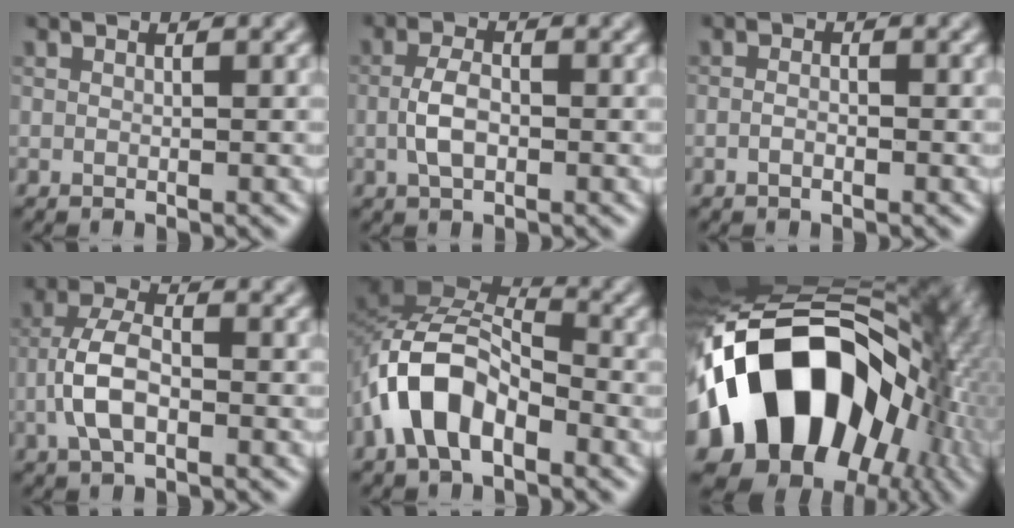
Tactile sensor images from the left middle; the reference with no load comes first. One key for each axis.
{"total": 2.8, "fx": -0.5, "fy": 1.5, "fz": 2.3, "tx": -0.049, "ty": 0.002, "tz": -0.014}
{"total": 1.0, "fx": -0.5, "fy": 0.5, "fz": 0.7, "tx": -0.014, "ty": 0.000, "tz": -0.012}
{"total": 4.2, "fx": -1.3, "fy": 2.0, "fz": 3.4, "tx": -0.069, "ty": 0.006, "tz": -0.033}
{"total": 8.0, "fx": -3.4, "fy": 4.6, "fz": 5.6, "tx": -0.105, "ty": 0.011, "tz": -0.074}
{"total": 18.3, "fx": -4.0, "fy": 13.3, "fz": 12.0, "tx": -0.194, "ty": -0.004, "tz": -0.071}